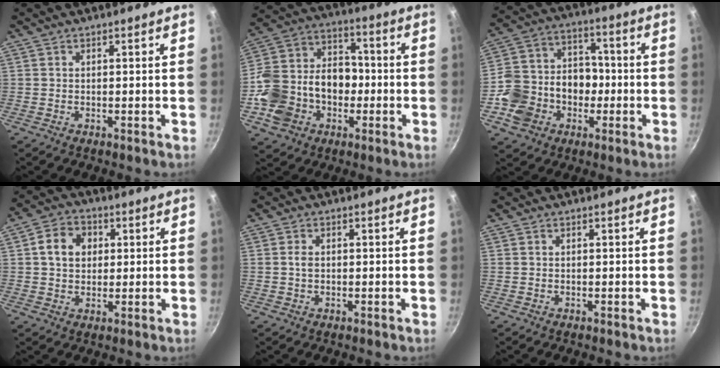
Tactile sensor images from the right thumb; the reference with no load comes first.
{"total": 19.8, "force": [-4.9, 15.7, 11.1], "torque": [-0.187, 0.057, -0.082]}
{"total": 16.3, "force": [-4.4, 13.5, 7.9], "torque": [-0.123, 0.047, -0.075]}
{"total": 7.6, "force": [1.7, 6.1, 4.2], "torque": [-0.051, 0.008, 0.021]}
{"total": 1.7, "force": [0.1, 1.2, 1.2], "torque": [-0.019, 0.003, 0.001]}
{"total": 0.0}